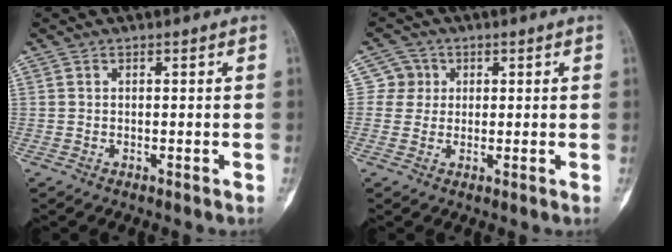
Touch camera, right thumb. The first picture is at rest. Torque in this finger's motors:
{"motor_torque": [-0.16, -0.27, 0.14, 0.00, 0.00]}